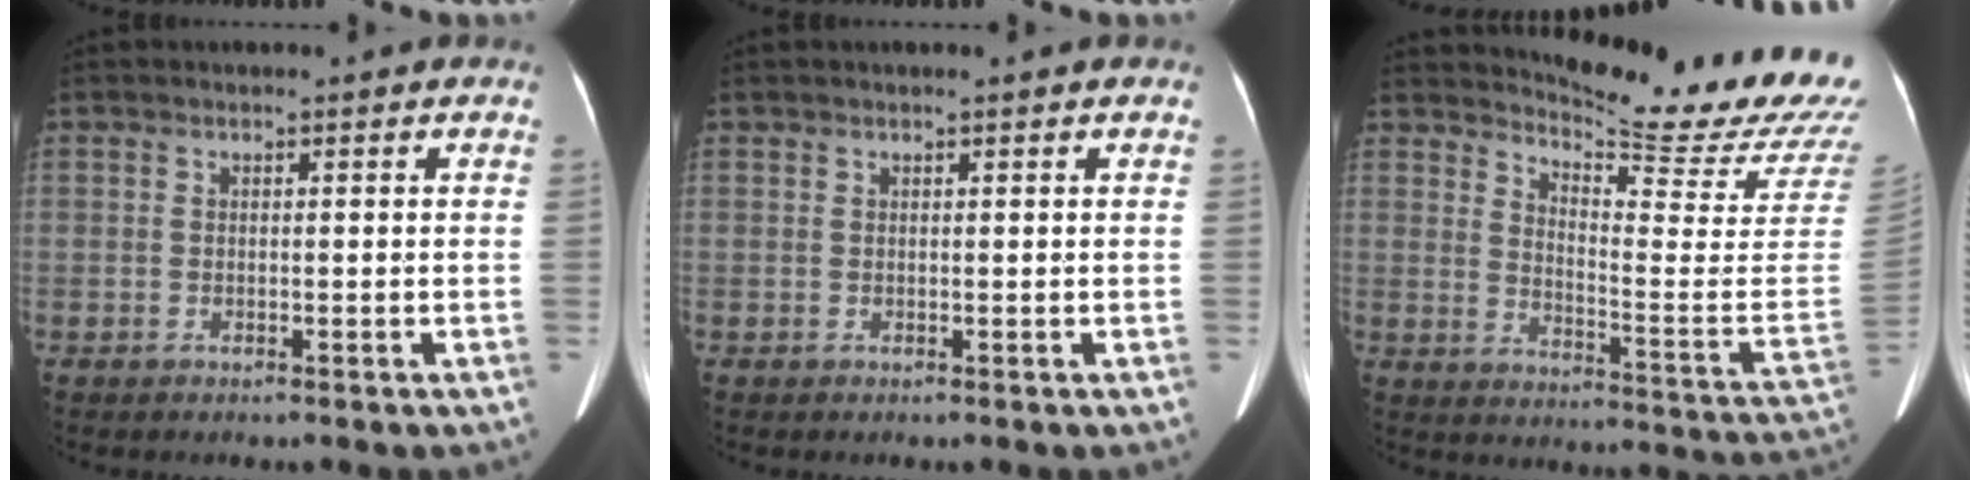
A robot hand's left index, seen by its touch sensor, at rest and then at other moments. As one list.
[{"total": 0.0}, {"total": 20.1, "force": [18.8, 0.2, 7.2], "torque": [-0.116, -0.124, 0.230]}]